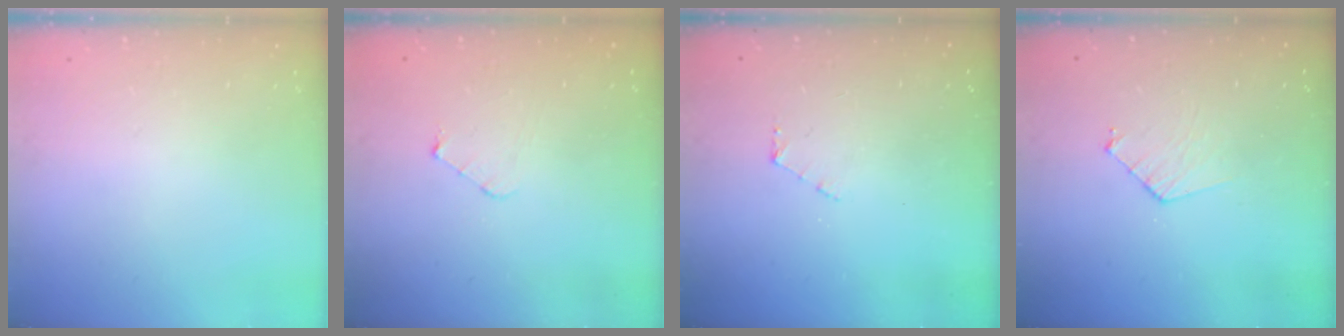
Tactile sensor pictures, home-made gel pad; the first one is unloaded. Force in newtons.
{"total": 3.8, "press": 3.8, "slide": 0.4}
{"total": 3.6, "press": 3.6, "slide": 0.4}
{"total": 6.9, "press": 6.9, "slide": 0.6}